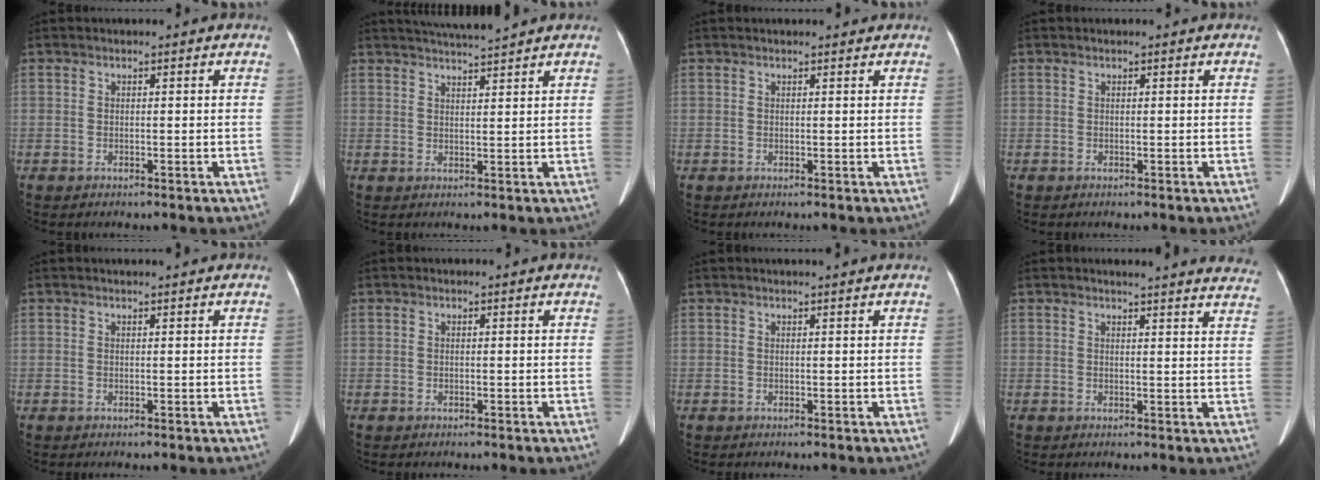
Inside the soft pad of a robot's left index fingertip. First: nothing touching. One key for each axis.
{"total": 5.4, "fx": 5.0, "fy": -0.9, "fz": 1.7, "tx": -0.029, "ty": 0.012, "tz": 0.078}
{"total": 2.0, "fx": 1.9, "fy": 0.2, "fz": 0.5, "tx": -0.009, "ty": 0.013, "tz": 0.024}
{"total": 0.8, "fx": 0.7, "fy": 0.0, "fz": 0.3, "tx": -0.009, "ty": 0.009, "tz": 0.010}
{"total": 1.7, "fx": 1.6, "fy": -0.2, "fz": 0.7, "tx": -0.007, "ty": 0.011, "tz": 0.026}
{"total": 1.7, "fx": 1.6, "fy": 0.3, "fz": 0.5, "tx": -0.012, "ty": 0.010, "tz": 0.010}
{"total": 1.8, "fx": 1.6, "fy": -0.4, "fz": 0.5, "tx": -0.013, "ty": 0.002, "tz": 0.023}
{"total": 17.0, "fx": 16.3, "fy": 1.2, "fz": 4.5, "tx": -0.041, "ty": -0.064, "tz": 0.163}